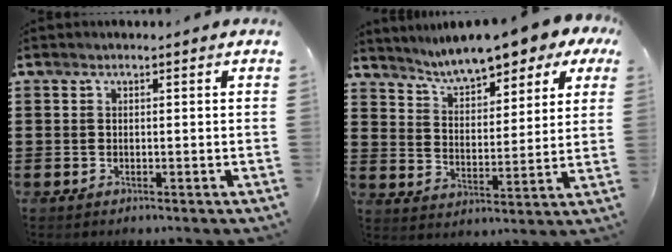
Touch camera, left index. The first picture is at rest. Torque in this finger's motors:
{"motor_torque": [1.54, -0.59, 1.05, 0.21]}